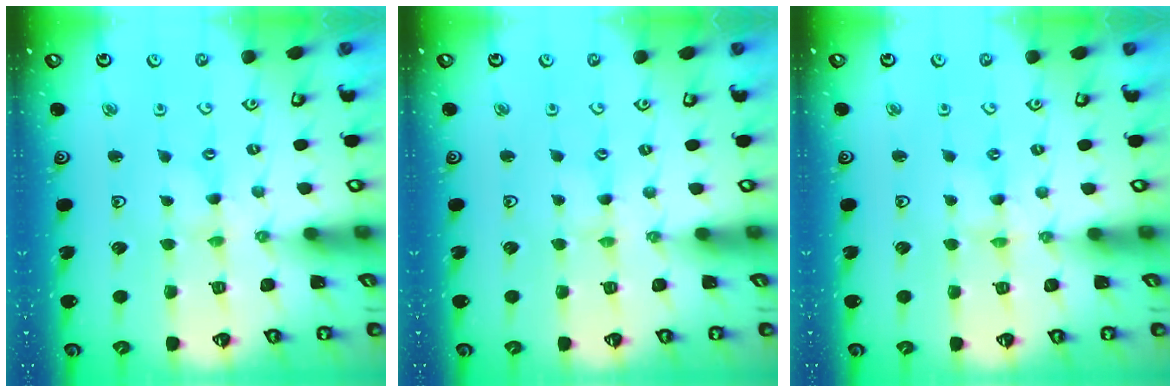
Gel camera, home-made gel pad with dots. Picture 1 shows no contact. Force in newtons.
{"total": 0.5, "press": 0.5, "slide": 0.1}
{"total": 0.0}